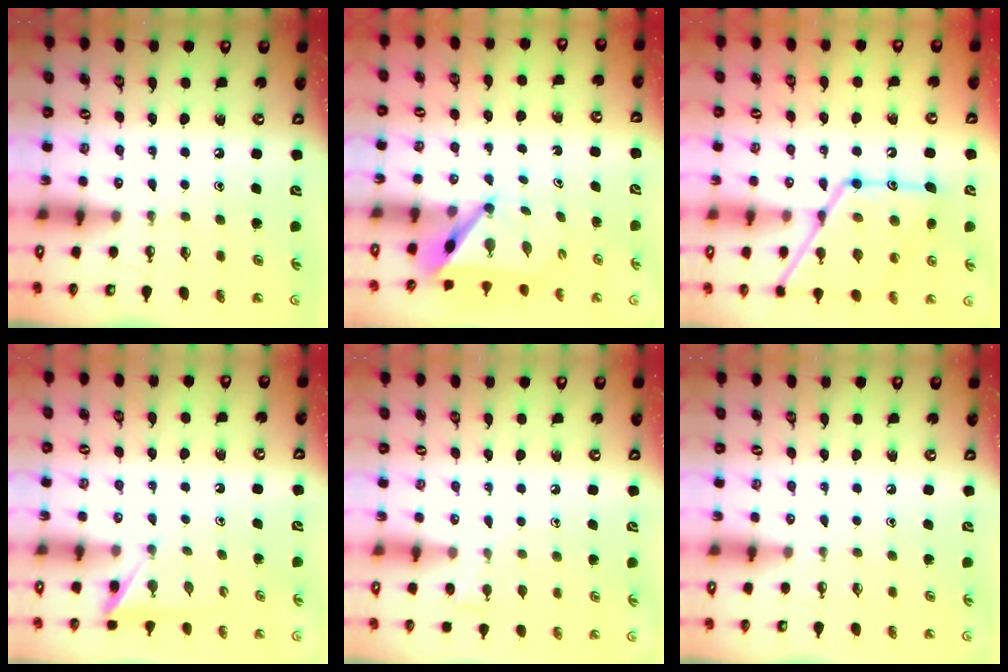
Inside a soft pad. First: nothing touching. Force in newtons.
{"total": 4.9, "press": 4.9, "slide": 0.4}
{"total": 19.2, "press": 19.1, "slide": 1.6}
{"total": 5.2, "press": 5.2, "slide": 0.4}
{"total": 5.3, "press": 5.3, "slide": 0.6}
{"total": 0.0}